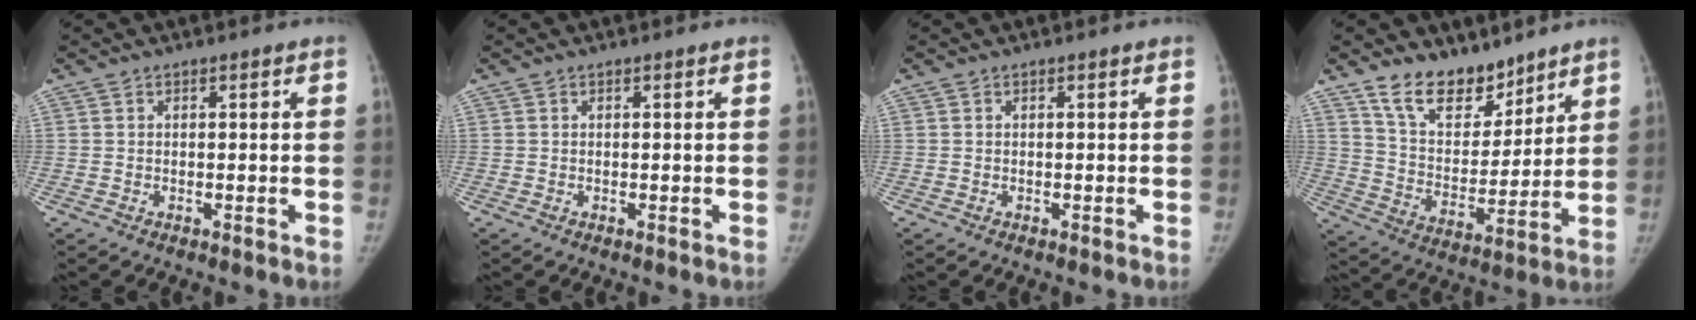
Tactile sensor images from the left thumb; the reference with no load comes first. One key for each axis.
{"total": 0.0}
{"total": 0.0}
{"total": 13.4, "fx": 10.3, "fy": 6.9, "fz": 5.2, "tx": -0.047, "ty": -0.075, "tz": 0.193}